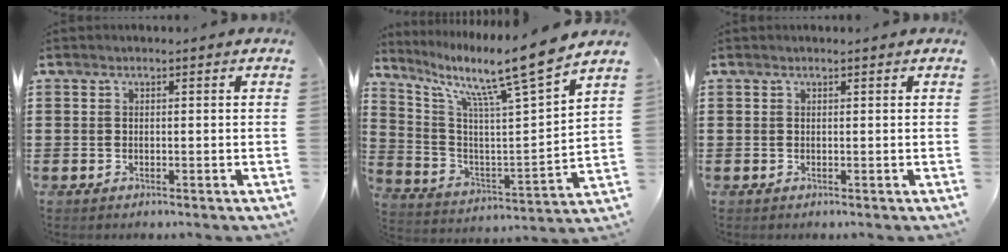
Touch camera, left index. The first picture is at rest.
{"total": 11.9, "force": [9.4, 0.4, 7.4], "torque": [-0.162, -0.068, 0.144]}
{"total": 0.0}